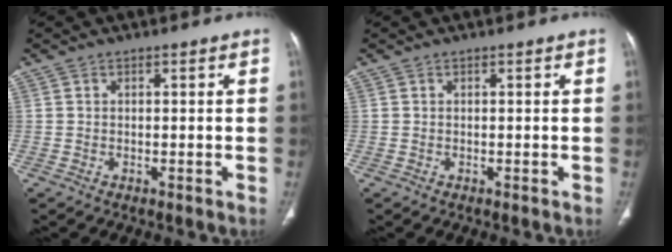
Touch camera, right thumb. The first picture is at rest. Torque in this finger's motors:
{"motor_torque": [0.00, 0.00, 0.00, 0.00, 0.00]}